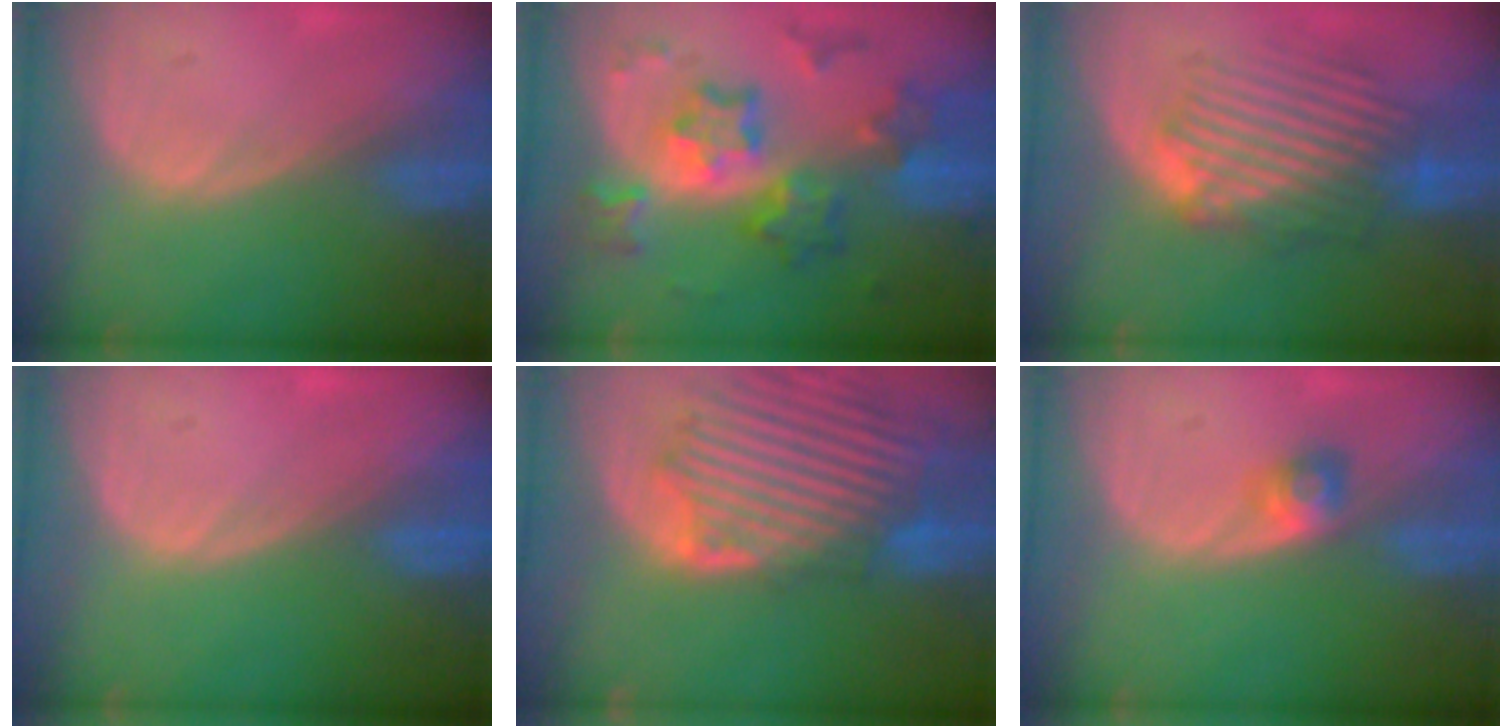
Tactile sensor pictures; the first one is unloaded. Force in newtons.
{"total": 9.4, "press": 9.3, "slide": 0.7}
{"total": 8.8, "press": 8.4, "slide": 2.7}
{"total": 0.0}
{"total": 13.3, "press": 11.6, "slide": 6.4}
{"total": 2.6, "press": 2.3, "slide": 1.1}